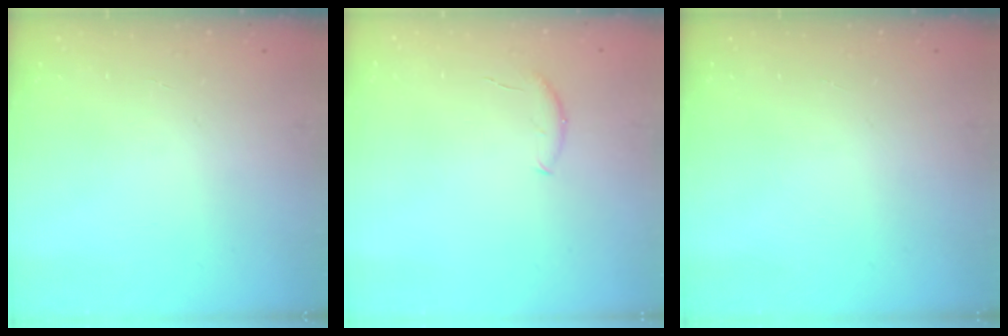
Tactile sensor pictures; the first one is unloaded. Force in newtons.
{"total": 5.3, "press": 5.2, "slide": 0.6}
{"total": 0.0}